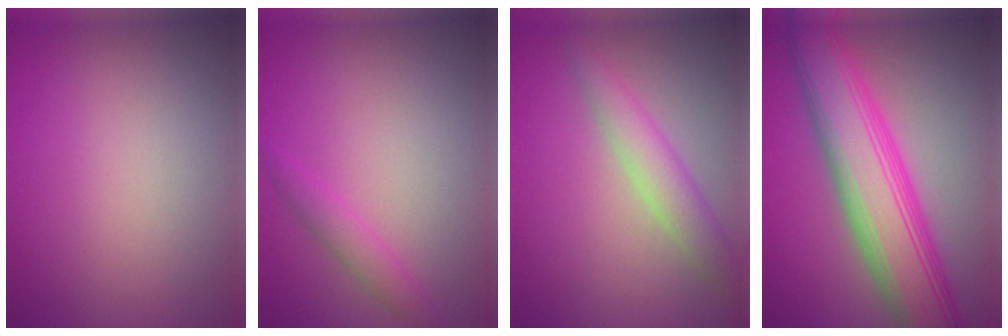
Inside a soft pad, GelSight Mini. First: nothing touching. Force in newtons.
{"total": 1.8, "press": 1.8, "slide": 0.1}
{"total": 2.4, "press": 2.4, "slide": 0.2}
{"total": 10.4, "press": 10.4, "slide": 0.2}